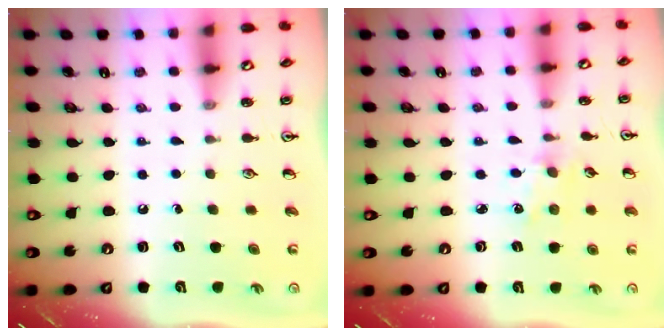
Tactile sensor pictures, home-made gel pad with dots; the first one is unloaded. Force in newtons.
{"total": 2.3, "press": 2.2, "slide": 0.4}